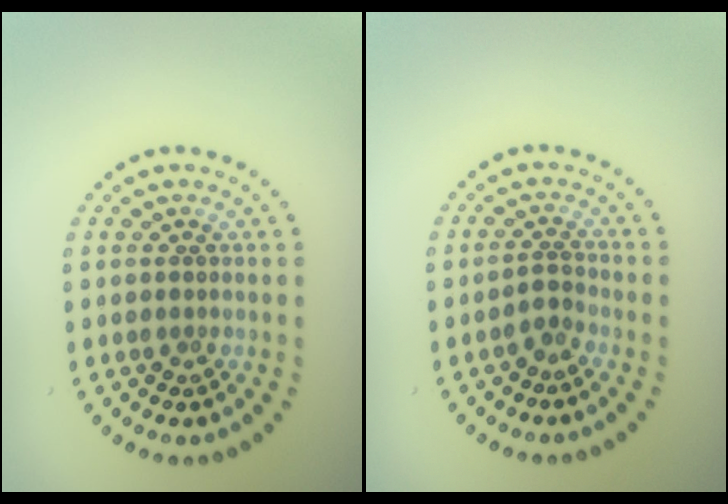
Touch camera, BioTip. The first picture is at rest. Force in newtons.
{"total": 1.3, "press": 1.1, "slide": 0.7}